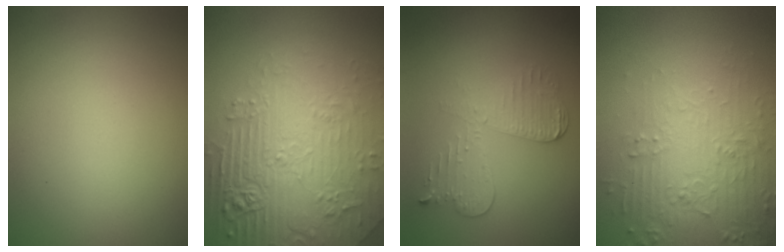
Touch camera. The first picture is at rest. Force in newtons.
{"total": 8.9, "press": 6.2, "slide": 6.4}
{"total": 3.5, "press": 3.1, "slide": 1.7}
{"total": 4.4, "press": 4.3, "slide": 0.7}